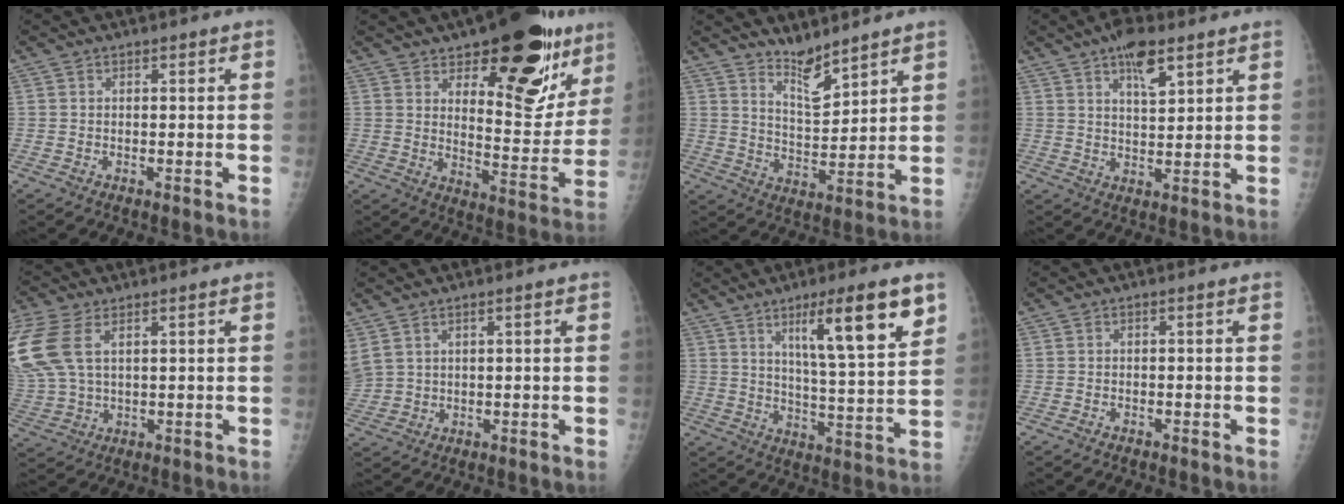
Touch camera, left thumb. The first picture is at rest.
{"total": 21.0, "force": [11.9, 8.9, 14.8], "torque": [-0.140, -0.070, 0.173]}
{"total": 6.9, "force": [5.8, 1.8, 3.2], "torque": [-0.041, -0.058, 0.112]}
{"total": 7.5, "force": [4.5, 2.8, 5.3], "torque": [-0.072, -0.019, 0.071]}
{"total": 14.0, "force": [5.0, 8.0, 10.4], "torque": [-0.281, 0.001, 0.106]}
{"total": 5.9, "force": [2.9, 3.8, 3.5], "torque": [-0.101, -0.004, 0.070]}
{"total": 15.3, "force": [8.0, 2.1, 12.9], "torque": [-0.191, -0.041, 0.129]}
{"total": 0.5, "force": [-0.5, 0.1, 0.1], "torque": [-0.001, -0.001, -0.011]}